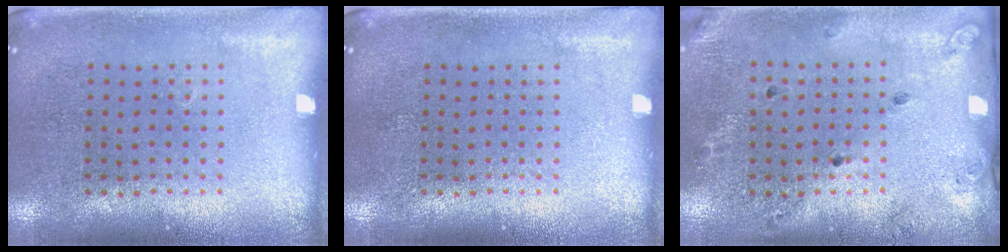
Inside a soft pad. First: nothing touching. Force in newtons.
{"total": 0.0}
{"total": 1.6, "press": 1.3, "slide": 0.9}